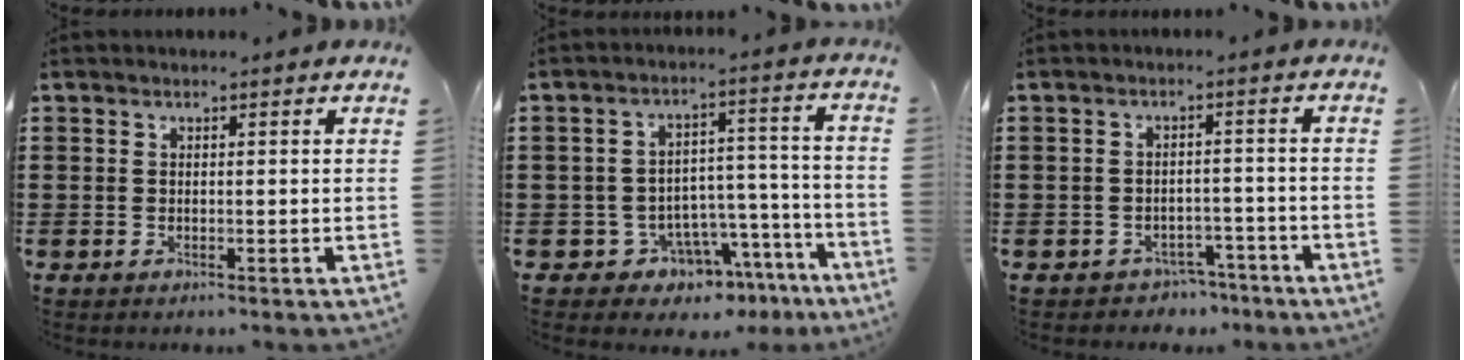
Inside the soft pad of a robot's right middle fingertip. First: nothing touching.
{"total": 7.0, "force": [-6.0, 3.4, 1.0], "torque": [-0.018, 0.029, -0.111]}
{"total": 2.7, "force": [-2.5, 0.9, 0.0], "torque": [-0.009, 0.004, -0.055]}